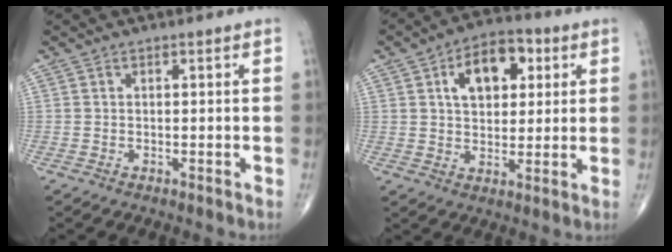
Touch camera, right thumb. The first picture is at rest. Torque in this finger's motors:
{"motor_torque": [-0.20, 1.63, 0.94, 0.57, 0.06]}